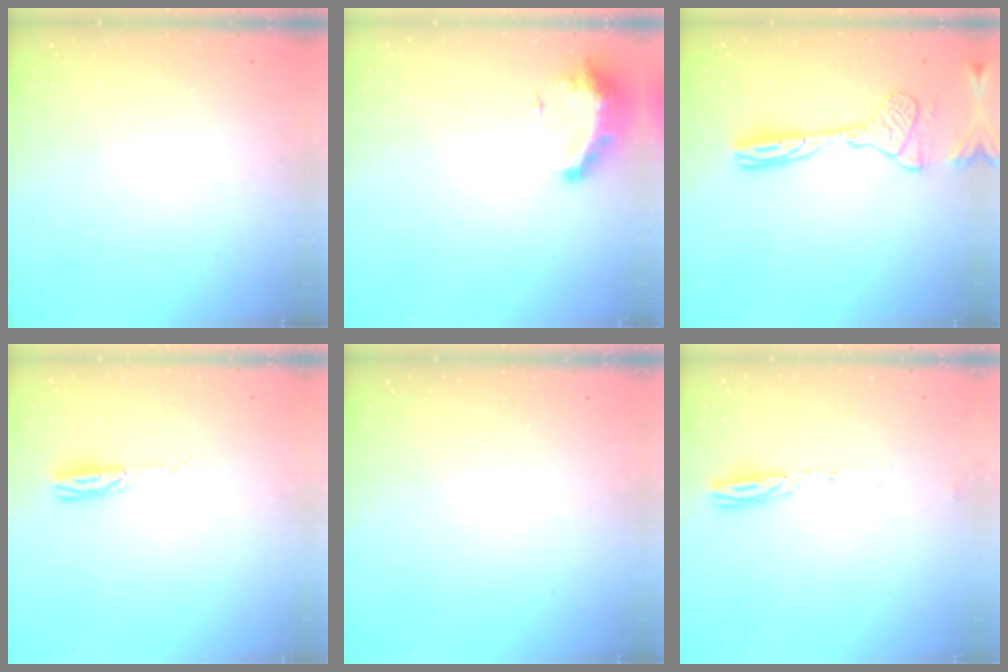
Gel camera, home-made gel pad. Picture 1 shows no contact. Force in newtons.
{"total": 8.5, "press": 8.5, "slide": 0.8}
{"total": 13.3, "press": 13.0, "slide": 2.6}
{"total": 6.3, "press": 6.1, "slide": 1.6}
{"total": 0.0}
{"total": 3.9, "press": 3.8, "slide": 0.5}